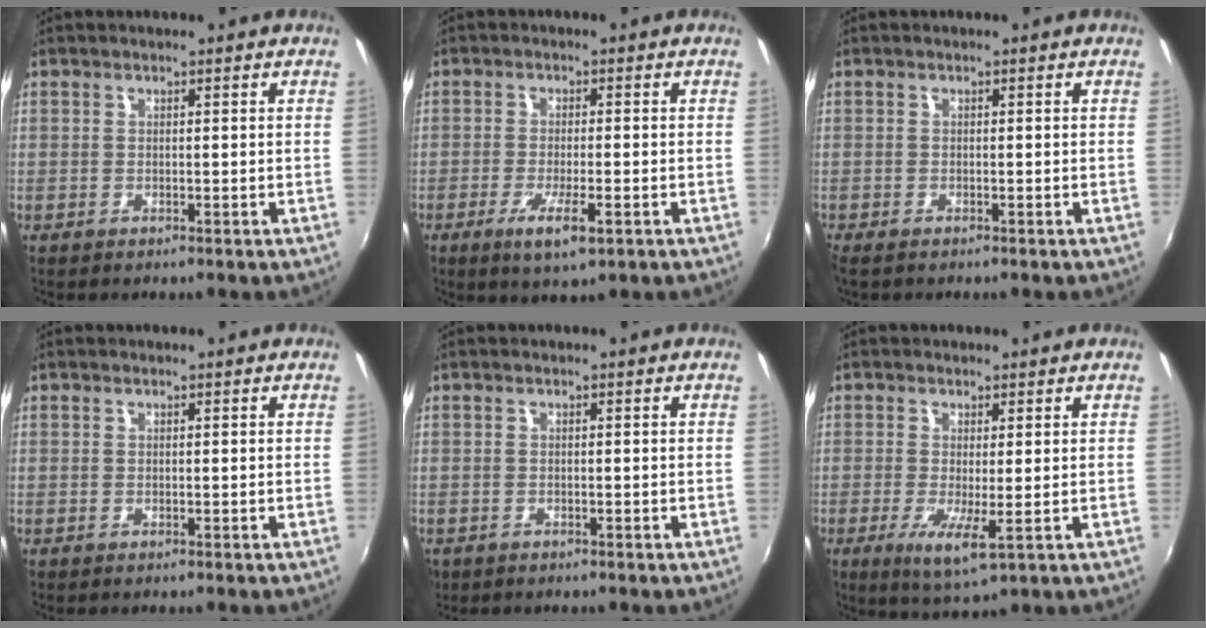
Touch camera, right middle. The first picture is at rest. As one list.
[{"total": 6.1, "force": [-2.9, 1.1, 5.2], "torque": [-0.107, -0.015, -0.050]}, {"total": 1.0, "force": [-0.8, 0.3, 0.4], "torque": [-0.011, -0.004, -0.016]}, {"total": 0.0}, {"total": 1.7, "force": [-1.0, 1.3, 0.6], "torque": [-0.017, -0.005, -0.016]}, {"total": 5.5, "force": [-1.1, 0.7, 5.4], "torque": [-0.106, -0.018, -0.019]}]